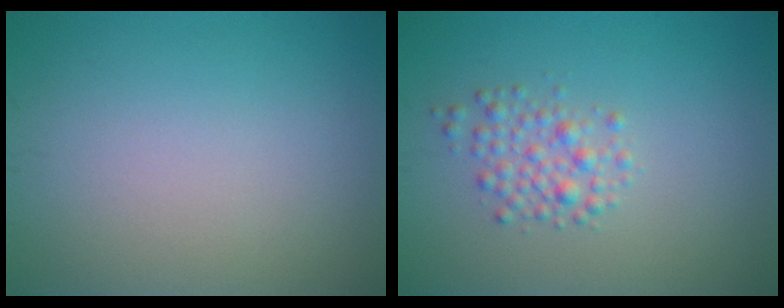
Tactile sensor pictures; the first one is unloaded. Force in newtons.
{"total": 2.3, "press": 2.3, "slide": 0.1}